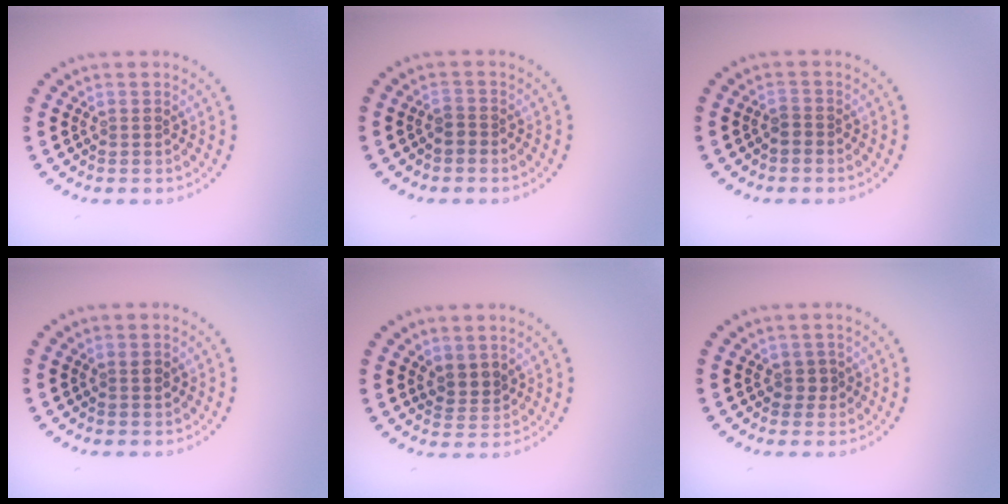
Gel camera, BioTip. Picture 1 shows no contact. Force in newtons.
{"total": 0.8, "press": 0.6, "slide": 0.5}
{"total": 0.8, "press": 0.6, "slide": 0.5}
{"total": 0.8, "press": 0.8, "slide": 0.3}
{"total": 1.9, "press": 1.5, "slide": 1.2}
{"total": 1.0, "press": 0.8, "slide": 0.6}